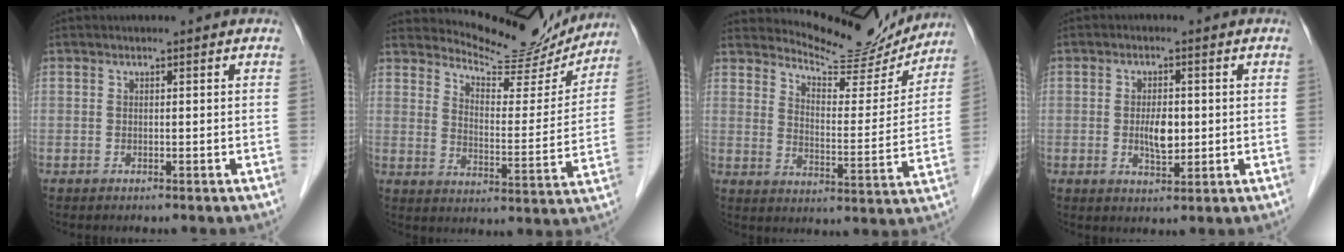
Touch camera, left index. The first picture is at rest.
{"total": 14.4, "force": [14.0, 2.3, 2.1], "torque": [-0.034, -0.037, 0.185]}
{"total": 13.5, "force": [13.3, 2.0, 1.7], "torque": [-0.029, -0.034, 0.177]}
{"total": 4.1, "force": [-0.2, 1.8, 3.7], "torque": [-0.069, -0.003, 0.001]}